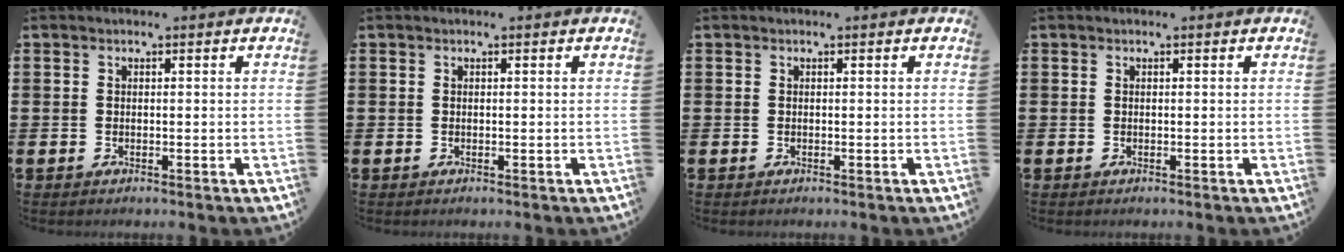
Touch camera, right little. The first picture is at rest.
{"total": 0.0}
{"total": 0.0}
{"total": 0.0}